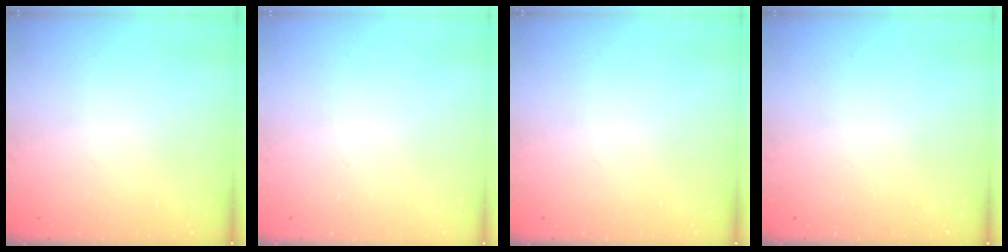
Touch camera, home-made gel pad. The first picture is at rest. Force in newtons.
{"total": 0.0}
{"total": 0.0}
{"total": 0.0}